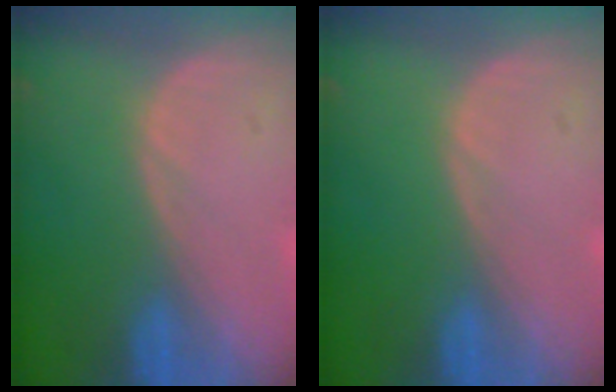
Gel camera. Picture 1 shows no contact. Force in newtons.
{"total": 0.0}